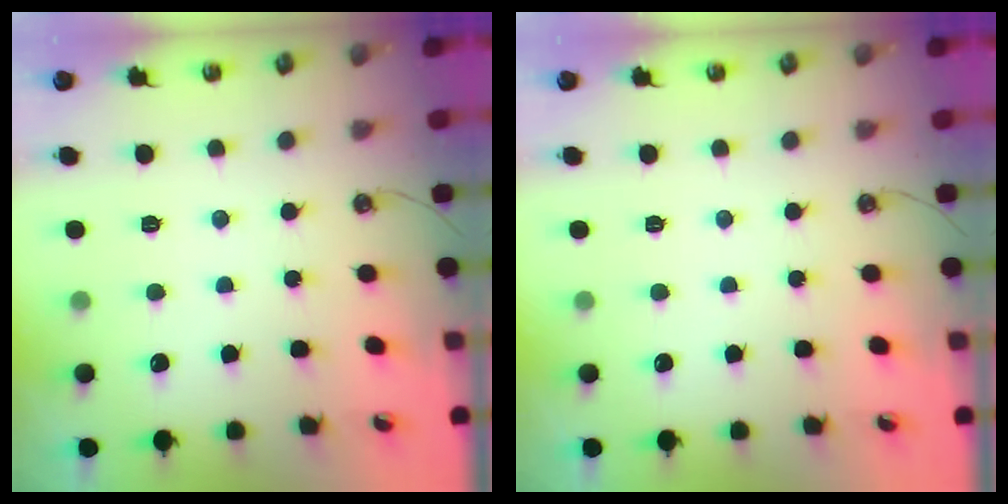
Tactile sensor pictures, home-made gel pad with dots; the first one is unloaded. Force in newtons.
{"total": 0.0}